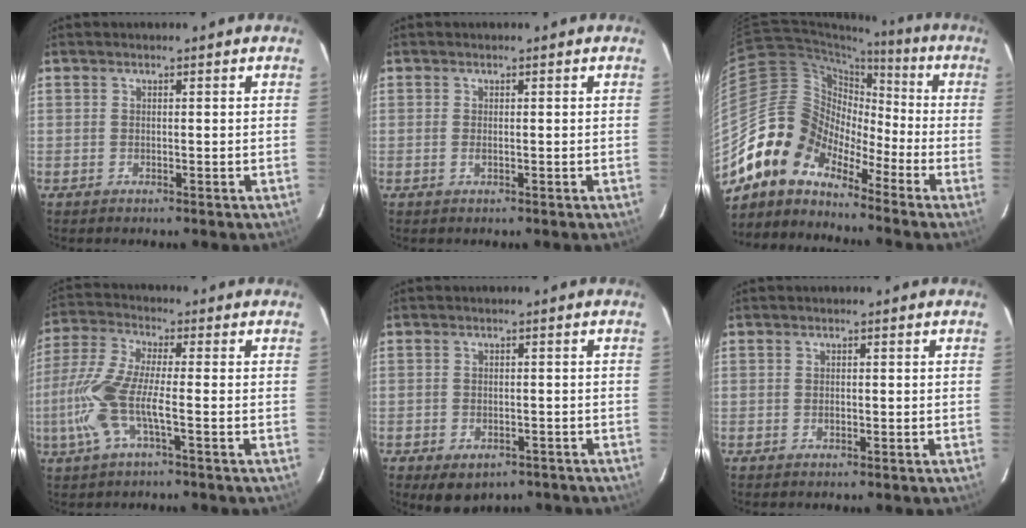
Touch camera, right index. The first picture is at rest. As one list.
[{"total": 0.6, "force": [0.0, 0.2, 0.6], "torque": [-0.012, 0.000, 0.000]}, {"total": 12.8, "force": [-9.6, 7.4, 4.1], "torque": [-0.077, 0.030, -0.199]}, {"total": 10.8, "force": [-3.1, 2.4, 10.1], "torque": [-0.228, -0.004, -0.062]}, {"total": 6.9, "force": [-4.4, 4.3, 3.2], "torque": [-0.064, -0.007, -0.046]}, {"total": 0.7, "force": [-0.2, 0.6, 0.3], "torque": [-0.003, 0.001, -0.002]}]